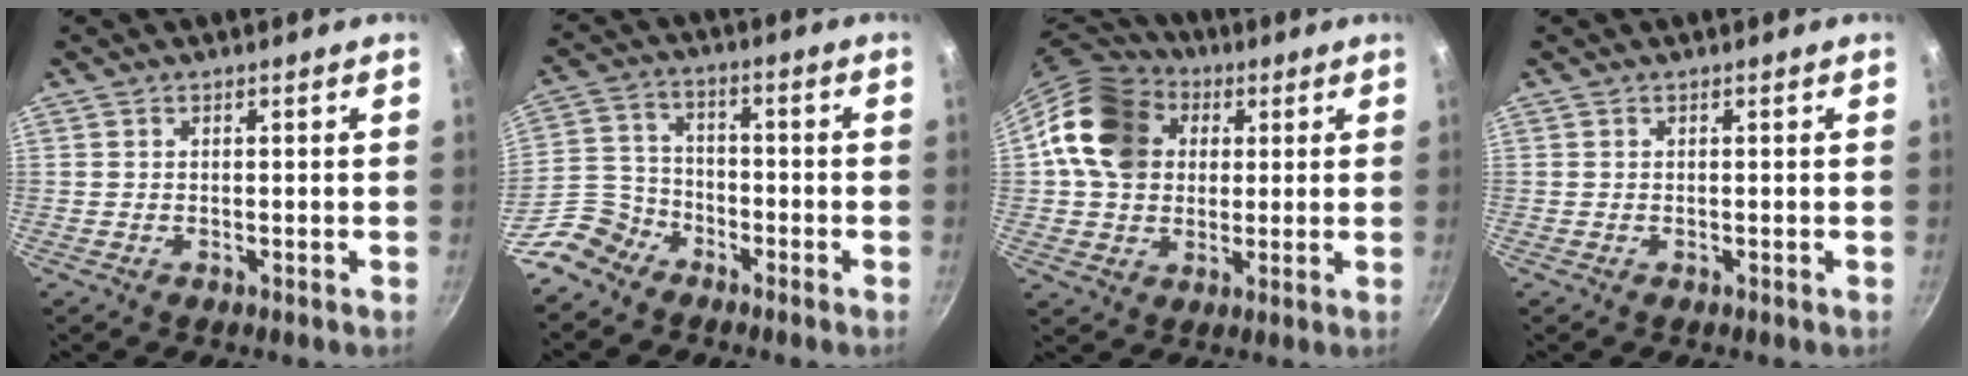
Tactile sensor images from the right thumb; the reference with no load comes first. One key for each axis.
{"total": 8.1, "fx": -6.0, "fy": 5.2, "fz": 1.8, "tx": -0.011, "ty": 0.053, "tz": -0.132}
{"total": 16.3, "fx": 3.5, "fy": 13.1, "fz": 8.9, "tx": -0.141, "ty": 0.017, "tz": 0.049}
{"total": 0.0}